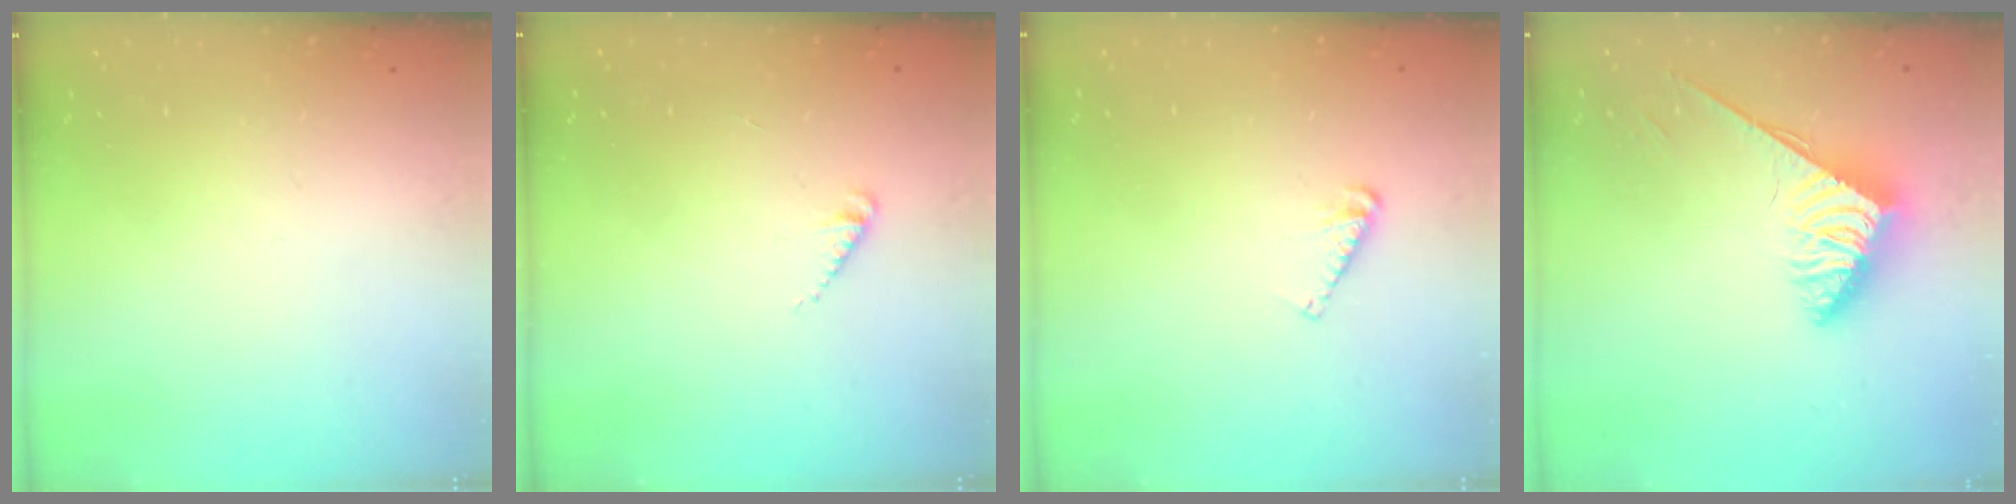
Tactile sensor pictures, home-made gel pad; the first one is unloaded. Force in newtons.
{"total": 2.3, "press": 2.3, "slide": 0.4}
{"total": 4.9, "press": 4.8, "slide": 0.6}
{"total": 3.8, "press": 3.7, "slide": 0.6}